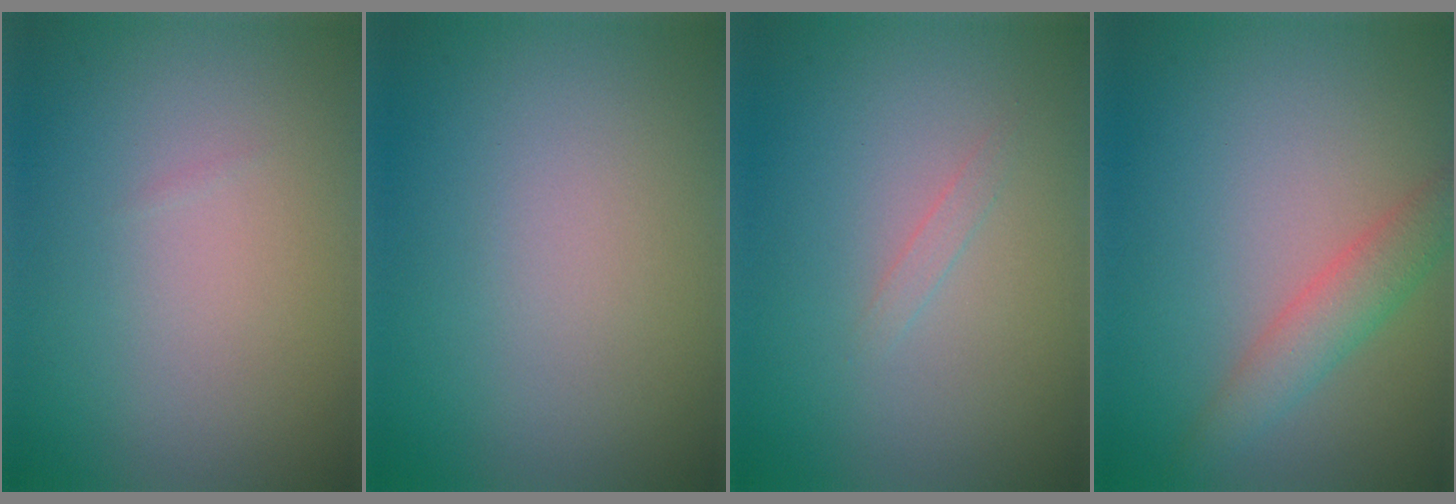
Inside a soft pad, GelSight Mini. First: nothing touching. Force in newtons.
{"total": 0.0}
{"total": 0.7, "press": 0.7, "slide": 0.0}
{"total": 2.9, "press": 2.9, "slide": 0.1}